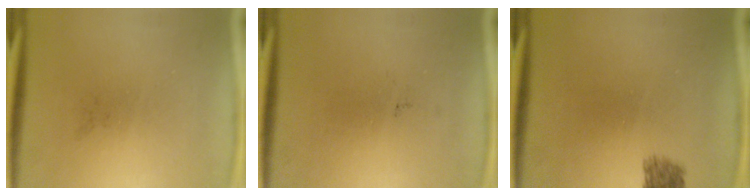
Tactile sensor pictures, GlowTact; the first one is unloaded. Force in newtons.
{"total": 0.0}
{"total": 2.5}